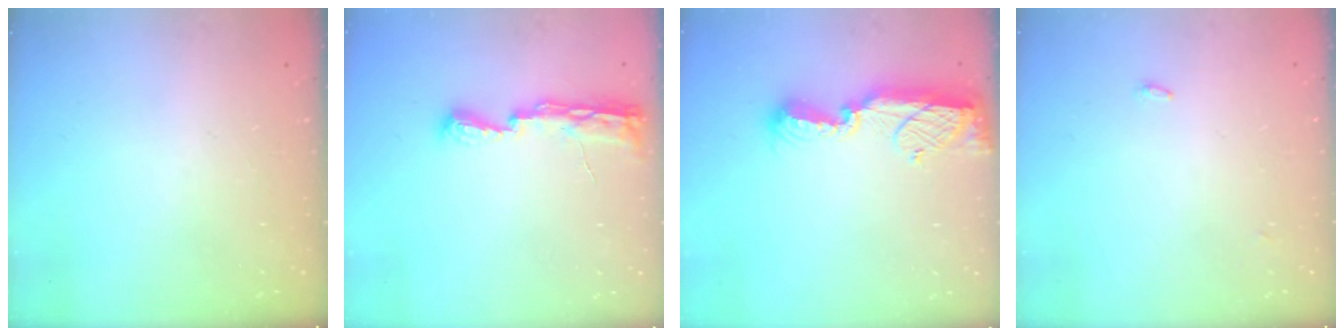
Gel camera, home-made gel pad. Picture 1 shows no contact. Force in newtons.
{"total": 8.9, "press": 8.5, "slide": 2.3}
{"total": 13.3, "press": 12.2, "slide": 5.5}
{"total": 6.3, "press": 2.7, "slide": 5.7}